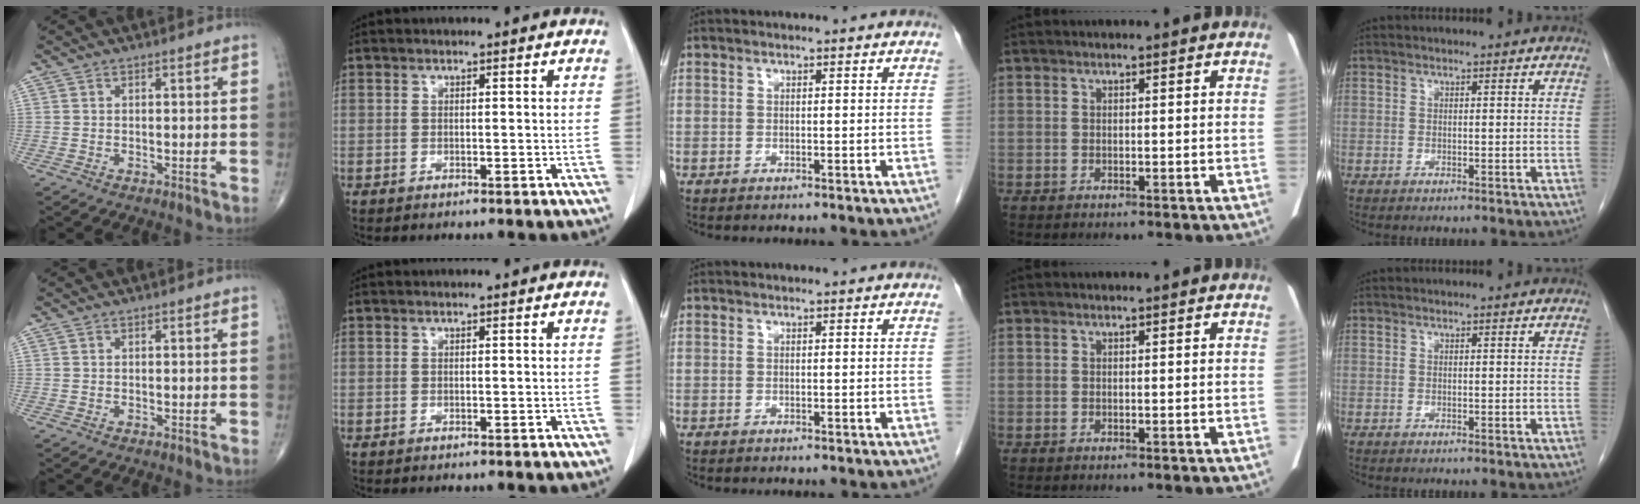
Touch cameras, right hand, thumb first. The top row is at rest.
{}